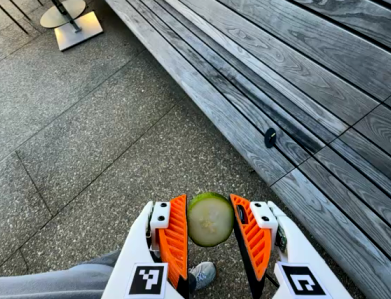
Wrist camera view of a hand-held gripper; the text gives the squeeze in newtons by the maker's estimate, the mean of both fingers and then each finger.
{"total": 11.4, "left": 11.7, "right": 11.1}